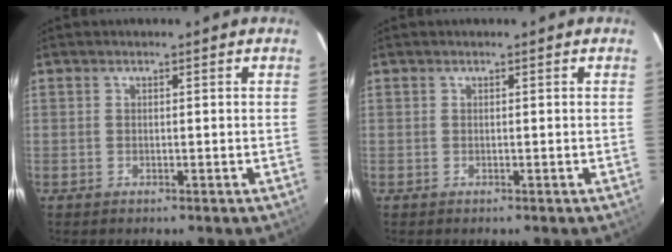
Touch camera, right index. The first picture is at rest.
{"total": 0.0}